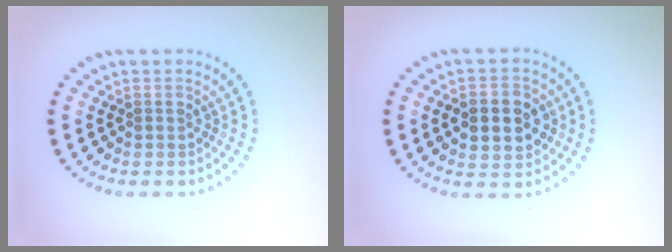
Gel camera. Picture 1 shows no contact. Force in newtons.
{"total": 4.6, "press": 4.6, "slide": 0.2}